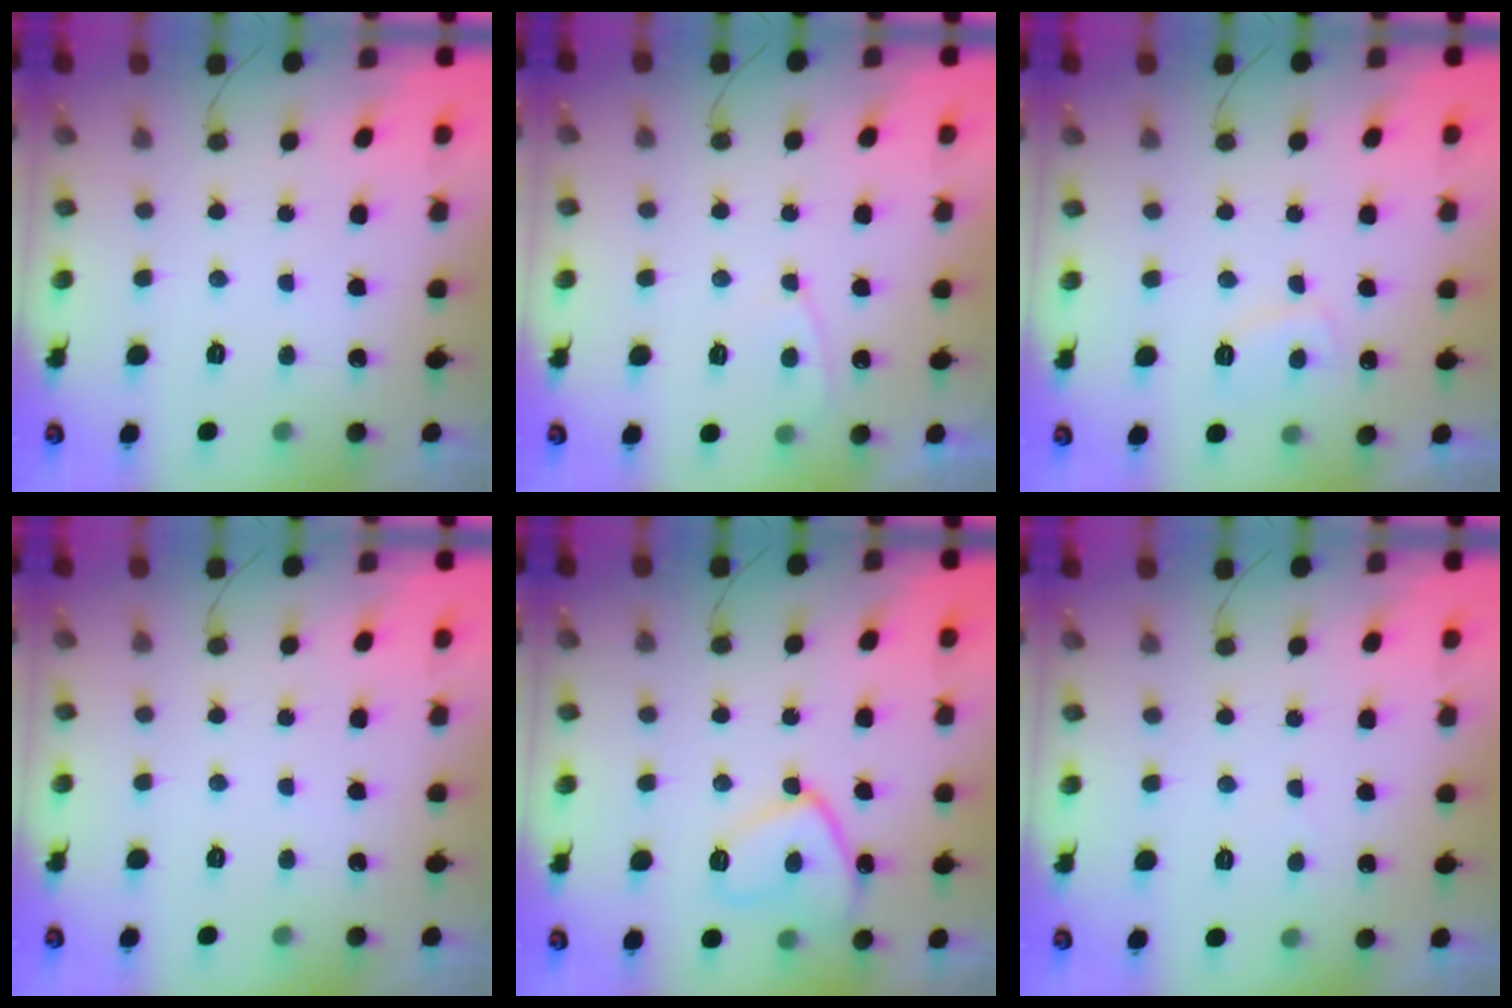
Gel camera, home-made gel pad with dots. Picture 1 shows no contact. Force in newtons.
{"total": 3.8, "press": 3.7, "slide": 0.4}
{"total": 3.6, "press": 3.5, "slide": 0.6}
{"total": 0.0}
{"total": 11.5, "press": 11.4, "slide": 1.2}
{"total": 2.6, "press": 2.6, "slide": 0.3}